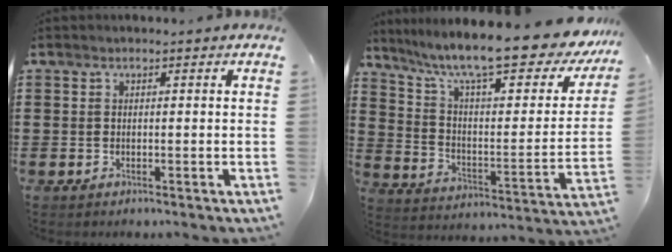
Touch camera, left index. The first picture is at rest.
{"total": 12.9, "force": [10.1, 1.1, 7.8], "torque": [-0.160, -0.073, 0.165]}